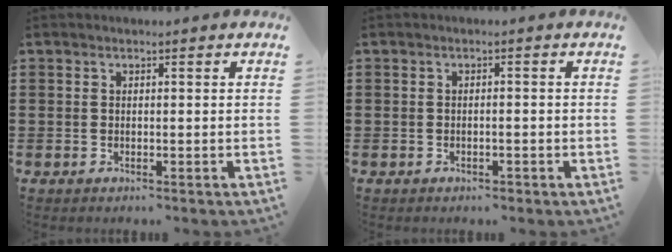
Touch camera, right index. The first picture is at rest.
{"total": 0.8, "force": [-0.5, 0.4, 0.5], "torque": [-0.013, -0.003, -0.009]}